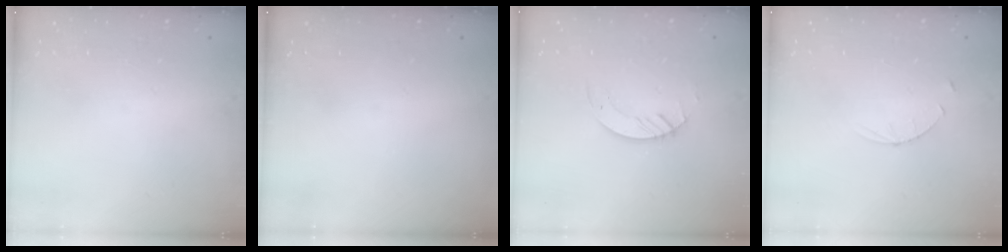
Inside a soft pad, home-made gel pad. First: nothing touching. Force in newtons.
{"total": 0.0}
{"total": 2.8, "press": 2.8, "slide": 0.3}
{"total": 3.0, "press": 2.9, "slide": 0.4}